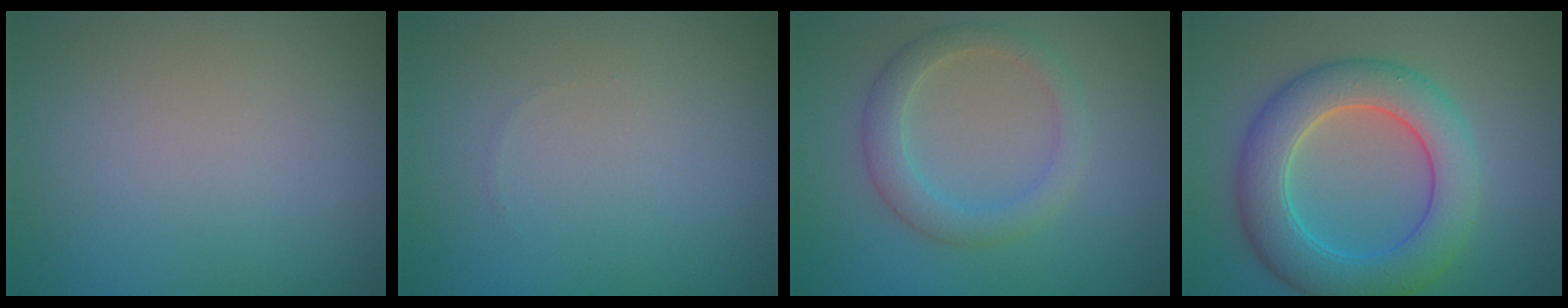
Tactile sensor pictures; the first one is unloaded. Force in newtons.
{"total": 0.0}
{"total": 3.1, "press": 3.1, "slide": 0.2}
{"total": 7.3, "press": 7.3, "slide": 0.4}